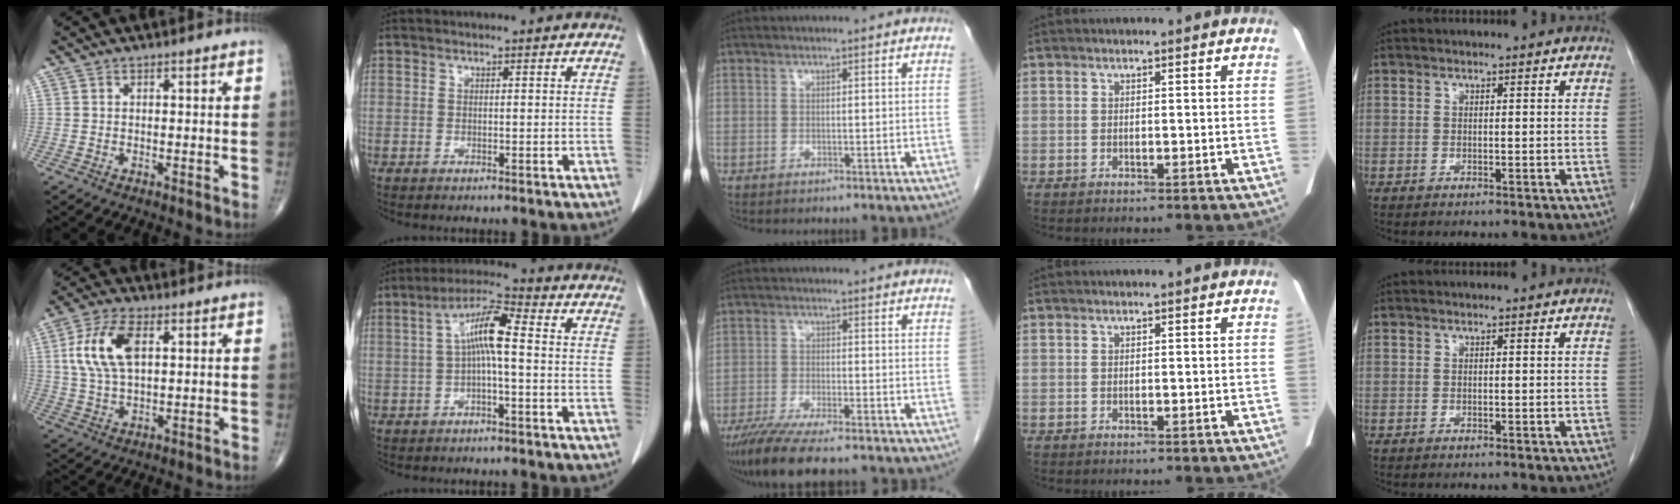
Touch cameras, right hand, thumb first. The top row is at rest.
{"thumb": {"total": 10.9, "force": [2.8, 5.5, 9.0], "torque": [-0.185, 0.004, 0.054]}, "index": {"total": 7.2, "force": [0.2, 1.1, 7.1], "torque": [-0.135, 0.024, 0.001]}, "middle": {"total": 11.1, "force": [-9.0, 1.5, 6.4], "torque": [-0.100, -0.024, -0.145]}}